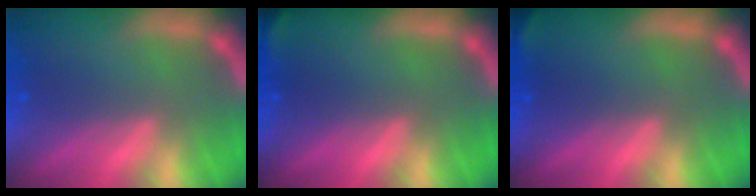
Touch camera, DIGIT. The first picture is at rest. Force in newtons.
{"total": 1.9}
{"total": 1.4}